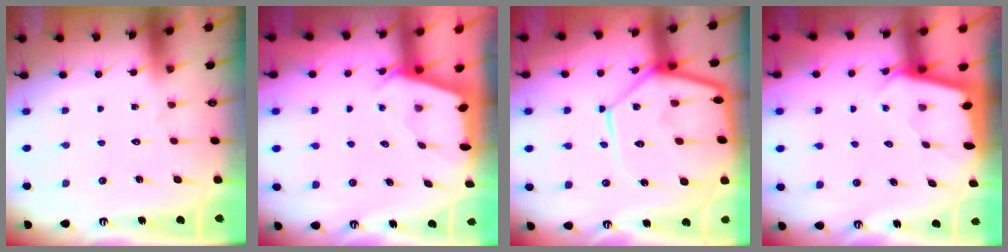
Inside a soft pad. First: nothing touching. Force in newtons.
{"total": 2.2, "press": 2.1, "slide": 0.3}
{"total": 17.3, "press": 17.2, "slide": 1.7}
{"total": 2.0, "press": 2.0, "slide": 0.2}